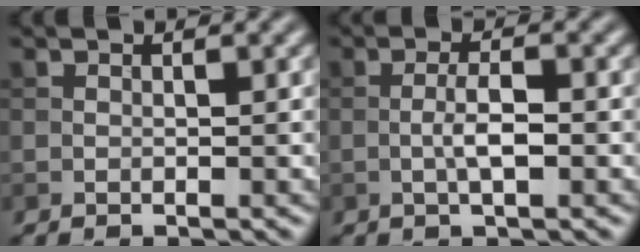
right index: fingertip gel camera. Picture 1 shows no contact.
{"total": 2.6, "force": [-0.5, 0.6, 2.5], "torque": [-0.048, 0.004, -0.011]}